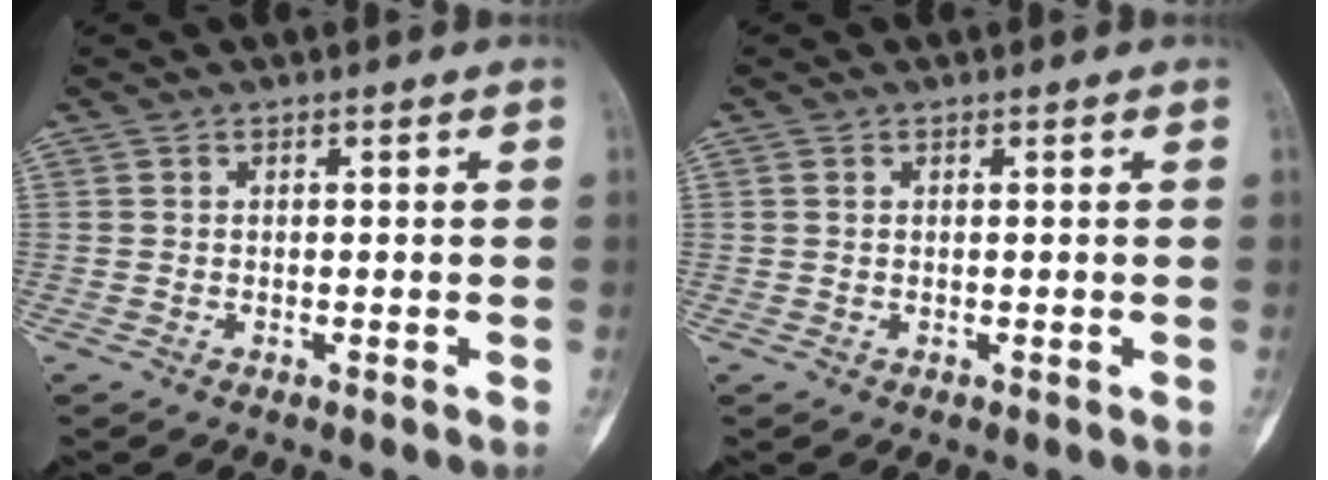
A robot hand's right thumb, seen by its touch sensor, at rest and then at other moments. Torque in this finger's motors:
{"motor_torque": [-0.26, 0.15, 0.28, 0.12, -0.06]}